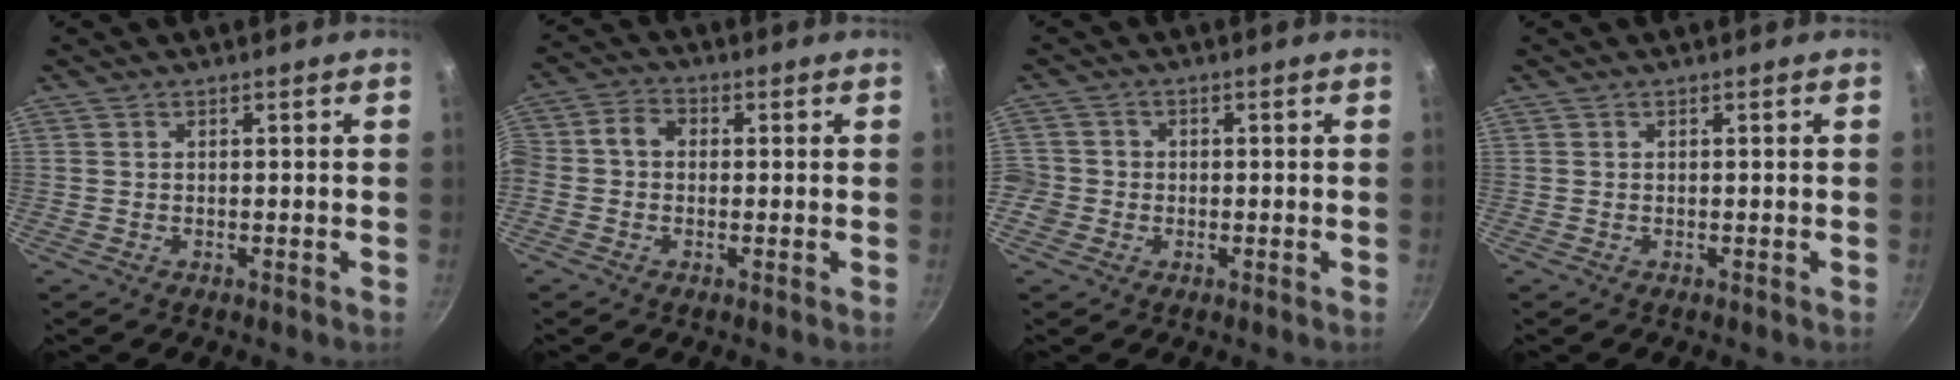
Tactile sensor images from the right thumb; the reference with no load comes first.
{"total": 5.5, "force": [-0.3, 4.4, 3.4], "torque": [-0.066, 0.026, -0.024]}
{"total": 4.4, "force": [-1.2, 4.0, 1.1], "torque": [-0.008, 0.015, -0.025]}
{"total": 0.0}